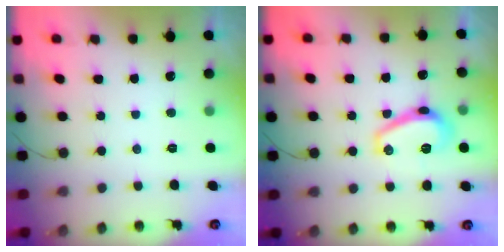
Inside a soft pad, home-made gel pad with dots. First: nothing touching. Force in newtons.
{"total": 9.5, "press": 9.5, "slide": 0.8}